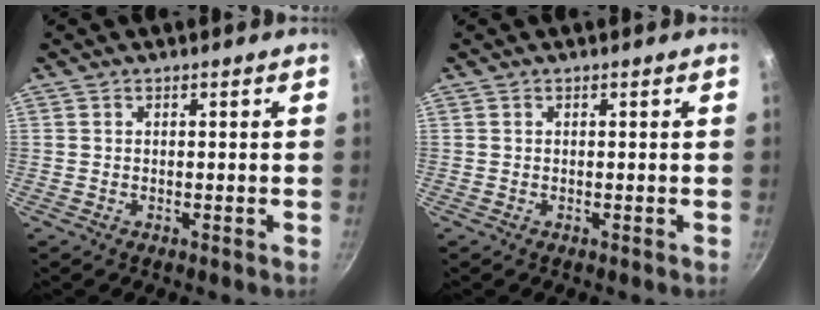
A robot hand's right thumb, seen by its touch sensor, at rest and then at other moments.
{"total": 0.0}